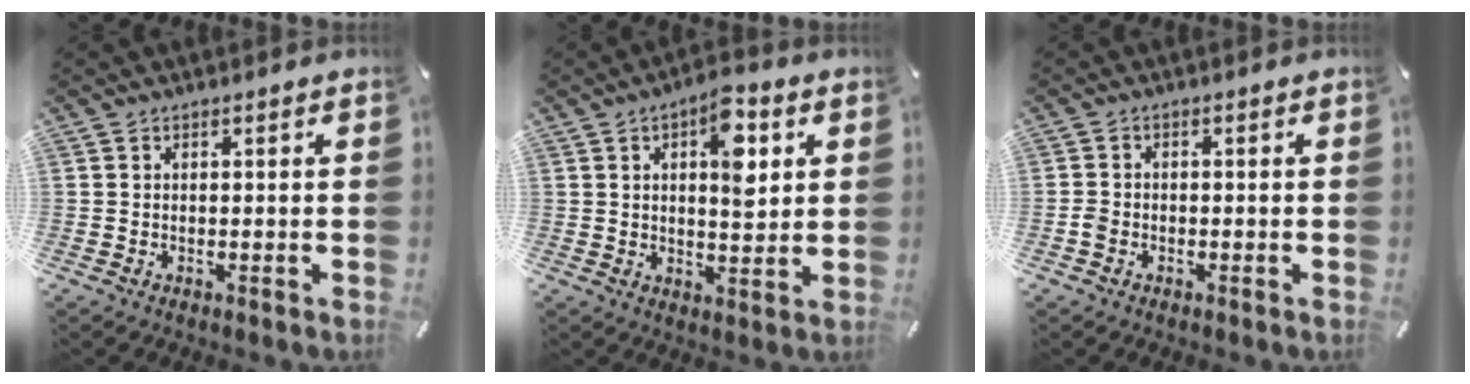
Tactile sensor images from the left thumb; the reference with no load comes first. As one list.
[{"total": 9.8, "force": [3.4, 4.7, 7.9], "torque": [-0.092, -0.017, 0.050]}, {"total": 1.8, "force": [-0.8, 1.4, 0.8], "torque": [-0.013, 0.007, -0.017]}]